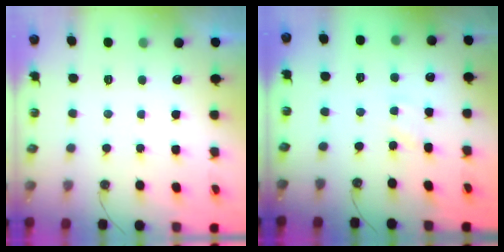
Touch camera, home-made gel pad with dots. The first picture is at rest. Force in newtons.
{"total": 2.2, "press": 2.2, "slide": 0.4}